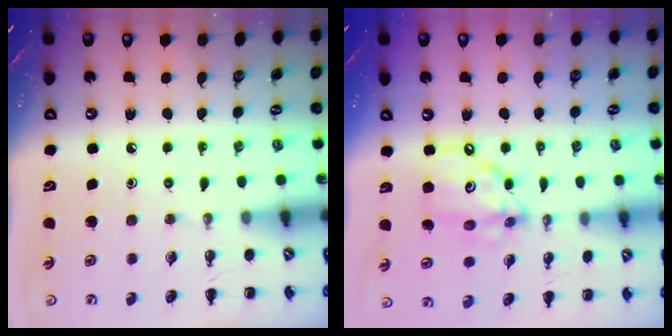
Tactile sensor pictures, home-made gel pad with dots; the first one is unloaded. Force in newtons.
{"total": 11.1, "press": 10.9, "slide": 2.1}